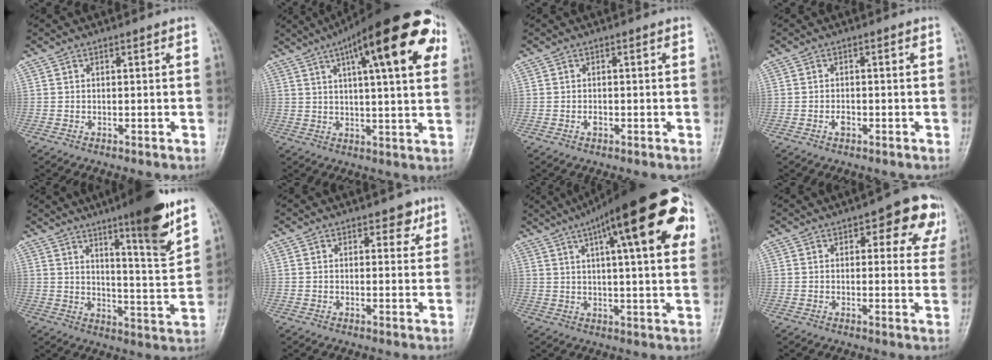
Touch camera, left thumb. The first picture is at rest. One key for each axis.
{"total": 23.3, "fx": 9.7, "fy": 6.4, "fz": 20.2, "tx": -0.279, "ty": 0.009, "tz": 0.134}
{"total": 0.9, "fx": -0.5, "fy": 0.6, "fz": 0.5, "tx": -0.005, "ty": 0.002, "tz": -0.008}
{"total": 1.6, "fx": -0.8, "fy": 1.0, "fz": 0.9, "tx": -0.013, "ty": 0.004, "tz": -0.015}
{"total": 14.6, "fx": 9.3, "fy": 1.7, "fz": 11.1, "tx": -0.148, "ty": -0.061, "tz": 0.142}
{"total": 3.3, "fx": 2.0, "fy": 1.9, "fz": 1.8, "tx": -0.002, "ty": -0.009, "tz": 0.024}
{"total": 24.5, "fx": 10.1, "fy": 6.5, "fz": 21.3, "tx": -0.296, "ty": 0.009, "tz": 0.140}
{"total": 11.3, "fx": 5.5, "fy": 5.2, "fz": 8.4, "tx": -0.044, "ty": -0.012, "tz": 0.057}